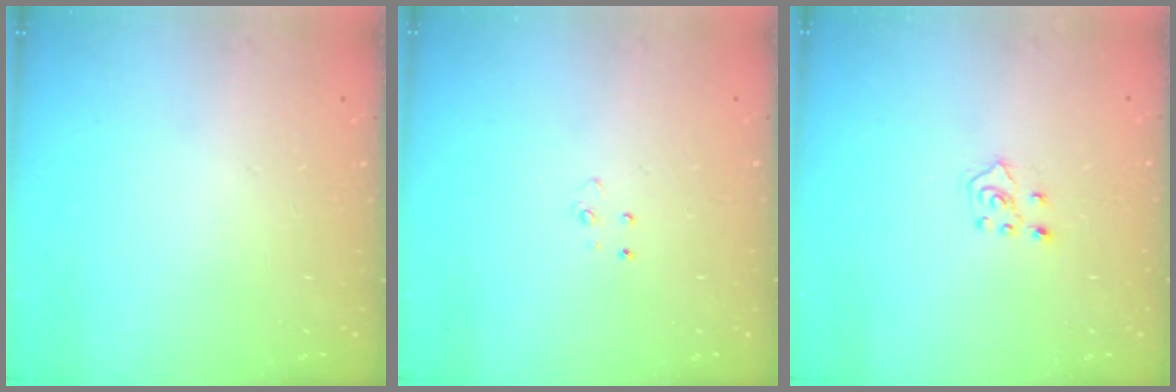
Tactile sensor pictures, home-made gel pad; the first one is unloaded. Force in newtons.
{"total": 3.8, "press": 3.8, "slide": 0.3}
{"total": 5.0, "press": 4.9, "slide": 0.8}